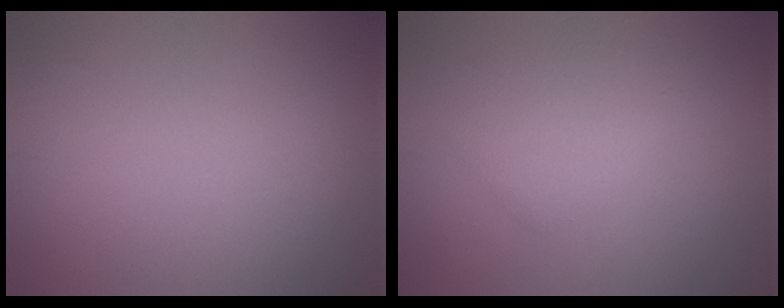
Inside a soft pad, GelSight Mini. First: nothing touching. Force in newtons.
{"total": 2.7, "press": 2.7, "slide": 0.0}